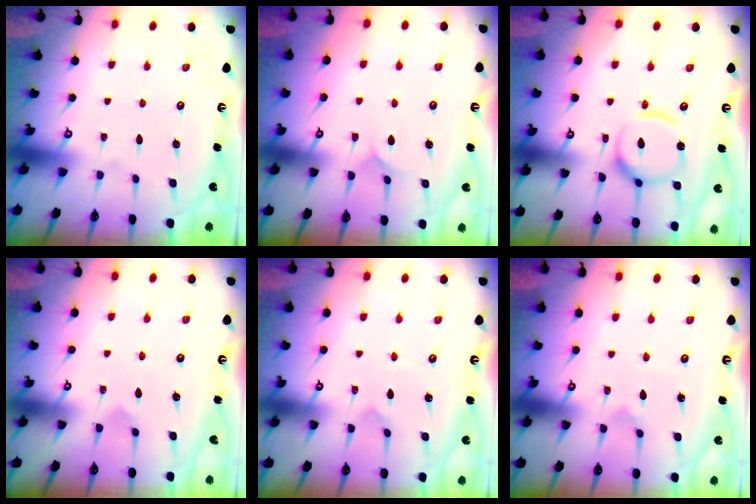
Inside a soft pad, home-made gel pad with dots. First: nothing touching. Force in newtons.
{"total": 4.6, "press": 4.5, "slide": 0.5}
{"total": 15.5, "press": 15.4, "slide": 1.5}
{"total": 3.3, "press": 3.3, "slide": 0.2}
{"total": 2.7, "press": 2.7, "slide": 0.2}
{"total": 2.5, "press": 2.5, "slide": 0.1}